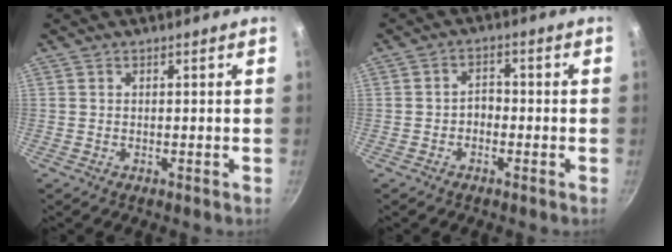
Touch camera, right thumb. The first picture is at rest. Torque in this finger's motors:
{"motor_torque": [0.01, 0.11, 0.30, -0.26, 0.05]}